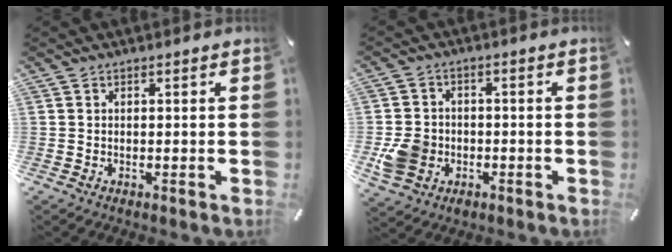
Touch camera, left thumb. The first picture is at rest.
{"total": 8.0, "force": [-2.1, 6.9, 3.5], "torque": [-0.087, 0.011, -0.039]}